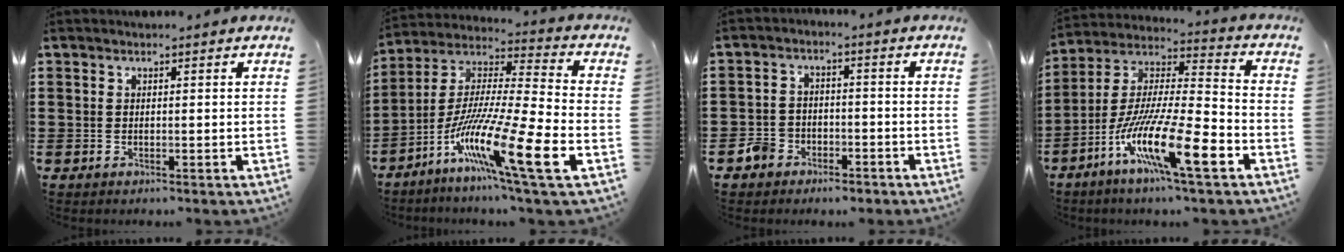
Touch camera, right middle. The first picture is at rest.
{"total": 15.2, "force": [-8.3, 0.2, 12.8], "torque": [-0.255, -0.023, -0.157]}
{"total": 3.6, "force": [-2.7, 2.4, 0.7], "torque": [-0.025, 0.004, -0.057]}
{"total": 15.1, "force": [-8.5, 2.1, 12.2], "torque": [-0.249, -0.005, -0.160]}